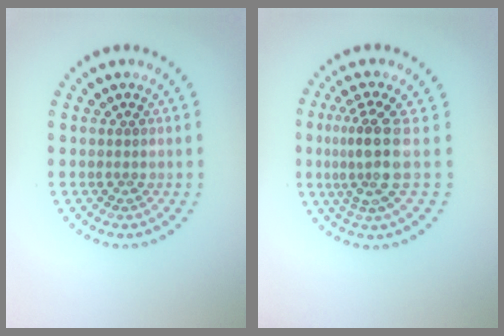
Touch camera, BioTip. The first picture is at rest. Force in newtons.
{"total": 3.9, "press": 2.9, "slide": 2.6}